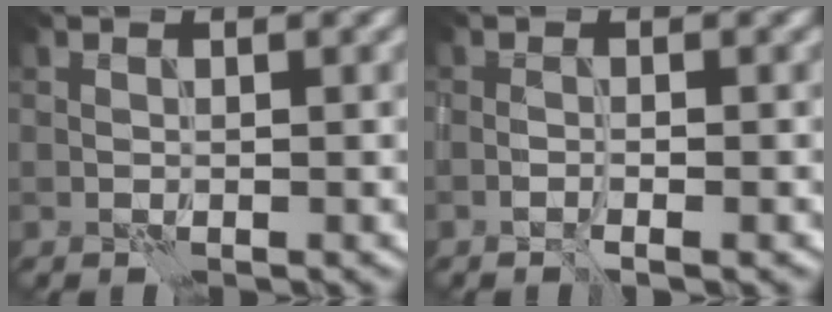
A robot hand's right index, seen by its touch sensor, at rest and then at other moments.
{"total": 1.2, "force": [-0.7, 0.2, 1.0], "torque": [-0.017, 0.000, -0.015]}